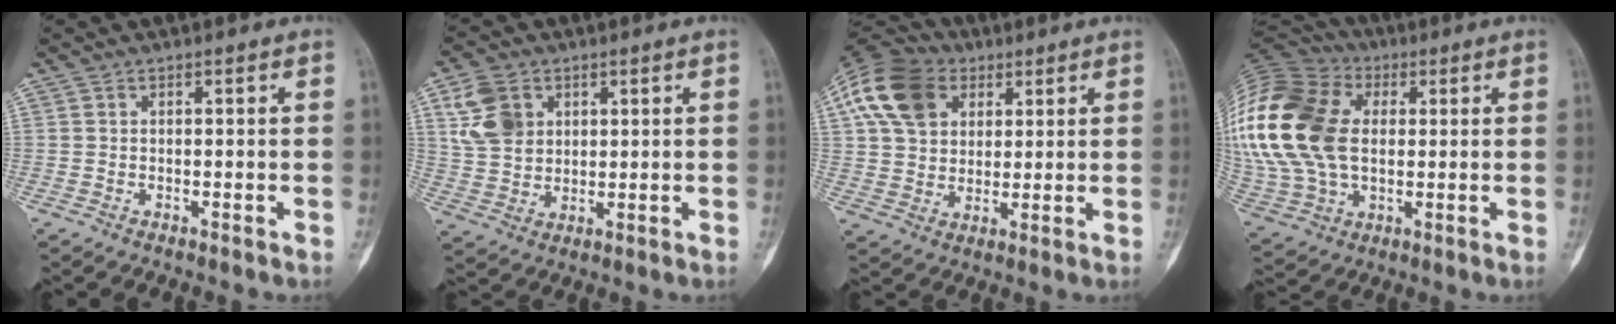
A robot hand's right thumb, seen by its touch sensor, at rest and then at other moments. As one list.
[{"total": 8.5, "force": [3.4, 6.4, 4.5], "torque": [-0.072, -0.006, 0.073]}, {"total": 15.1, "force": [6.1, 10.7, 8.8], "torque": [-0.161, 0.005, 0.107]}, {"total": 29.6, "force": [4.4, 20.0, 21.3], "torque": [-0.497, 0.035, 0.089]}]